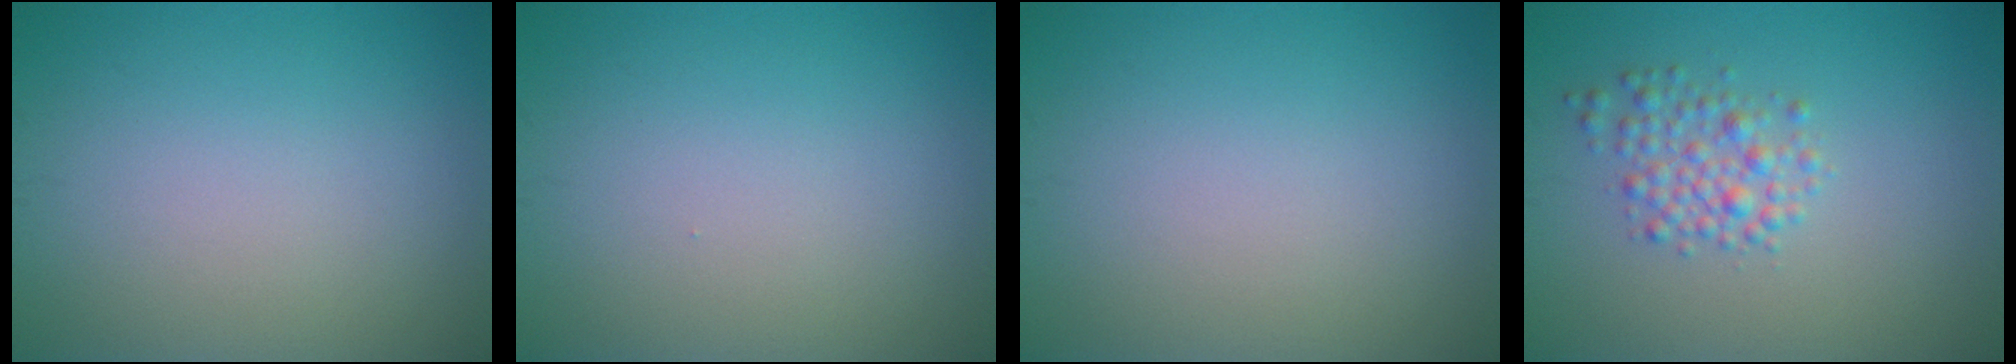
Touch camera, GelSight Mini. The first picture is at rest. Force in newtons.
{"total": 0.0}
{"total": 0.0}
{"total": 2.6, "press": 2.6, "slide": 0.1}